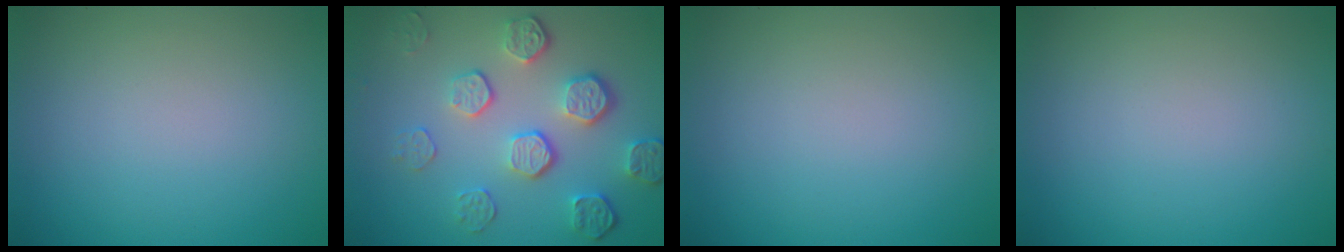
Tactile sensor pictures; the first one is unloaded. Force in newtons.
{"total": 5.4, "press": 4.0, "slide": 3.6}
{"total": 0.0}
{"total": 0.0}